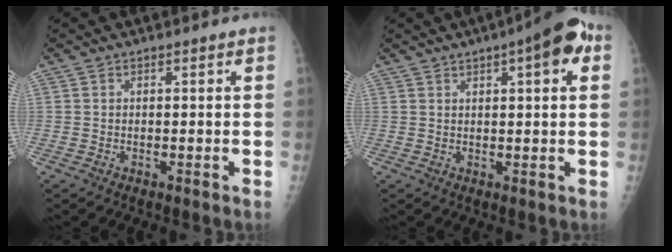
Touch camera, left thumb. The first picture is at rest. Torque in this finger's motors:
{"motor_torque": [1.00, 0.90, 0.69, -0.49, 0.21]}